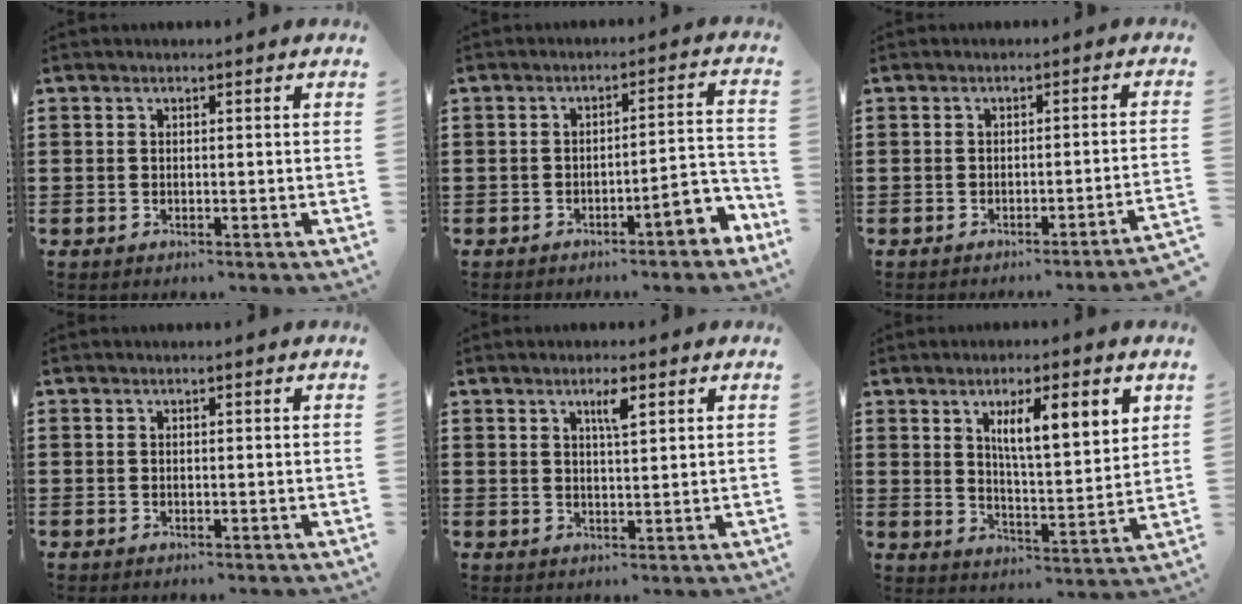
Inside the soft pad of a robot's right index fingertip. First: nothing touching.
{"total": 5.6, "force": [-3.6, 0.7, 4.3], "torque": [-0.063, -0.004, -0.068]}
{"total": 2.0, "force": [-1.6, -0.6, 1.1], "torque": [-0.019, -0.003, -0.033]}
{"total": 0.0}
{"total": 3.1, "force": [1.7, 0.6, 2.6], "torque": [-0.047, 0.002, 0.025]}
{"total": 7.9, "force": [3.6, 2.1, 6.7], "torque": [-0.113, -0.007, 0.054]}